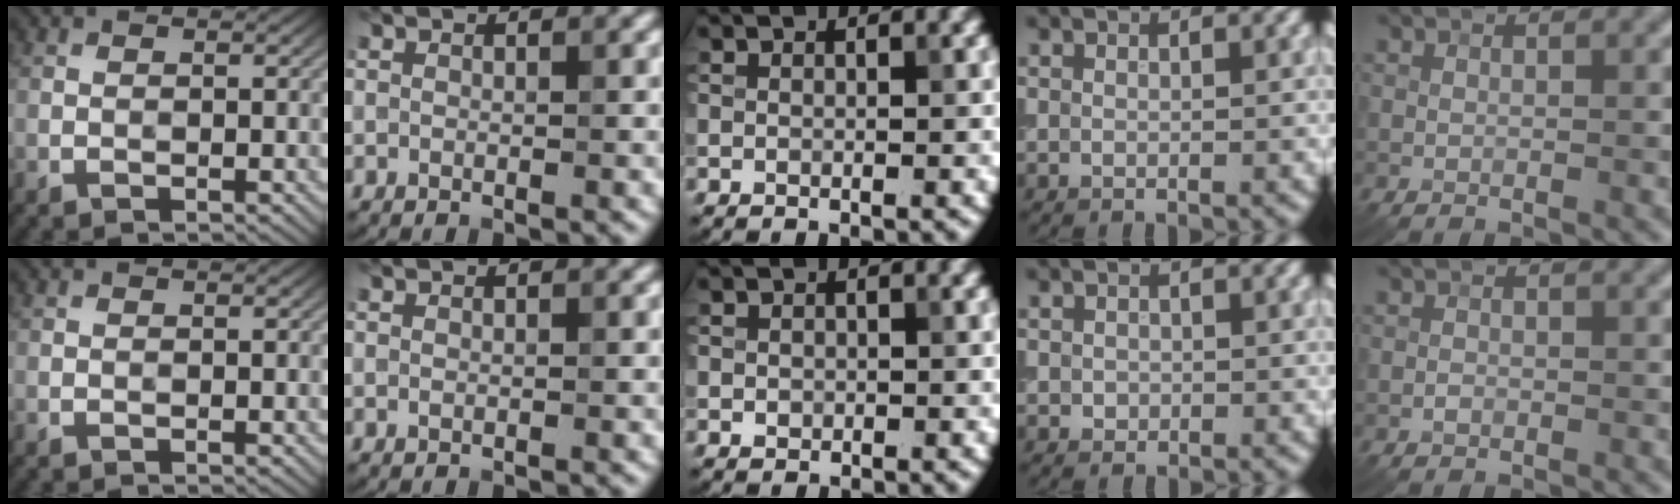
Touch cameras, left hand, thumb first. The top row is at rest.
{"middle": {"total": 0.7, "force": [-0.1, 0.6, 0.2], "torque": [0.001, -0.003, -0.002]}, "ring": {"total": 0.7, "force": [-0.1, 0.6, 0.2], "torque": [0.003, -0.004, -0.003]}, "little": {"total": 0.5, "force": [-0.3, 0.3, 0.3], "torque": [-0.004, 0.001, -0.006]}}